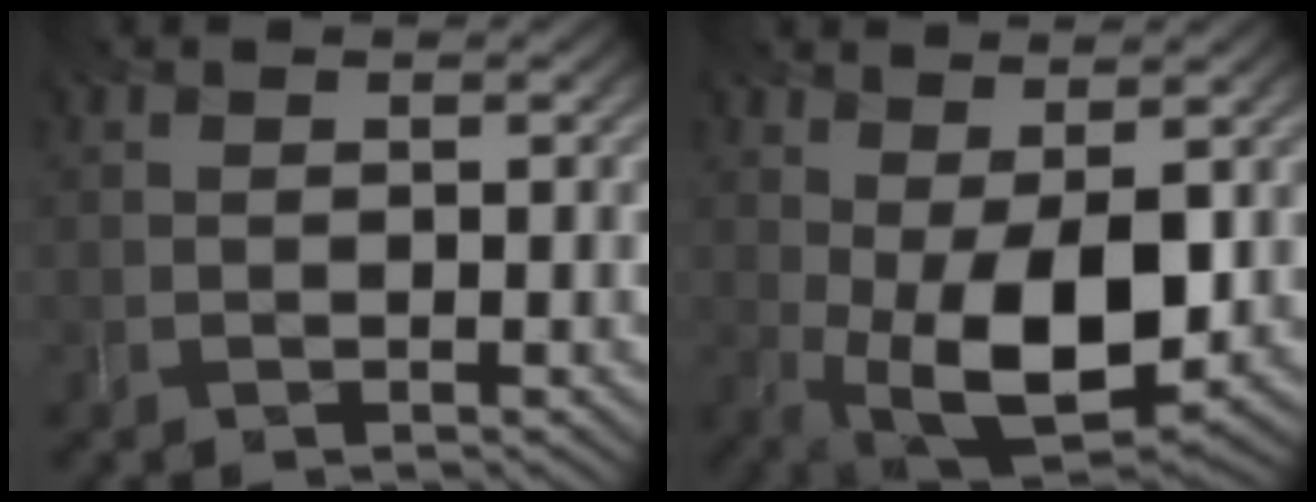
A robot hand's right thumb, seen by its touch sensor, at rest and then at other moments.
{"total": 11.0, "force": [-0.5, 5.3, 9.6], "torque": [-0.188, -0.012, -0.001]}